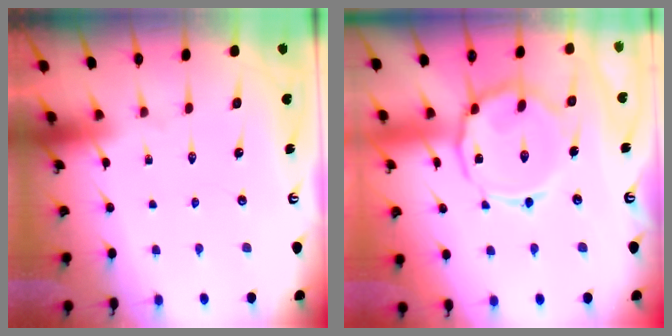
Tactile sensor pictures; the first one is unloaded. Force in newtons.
{"total": 13.3, "press": 13.2, "slide": 1.1}